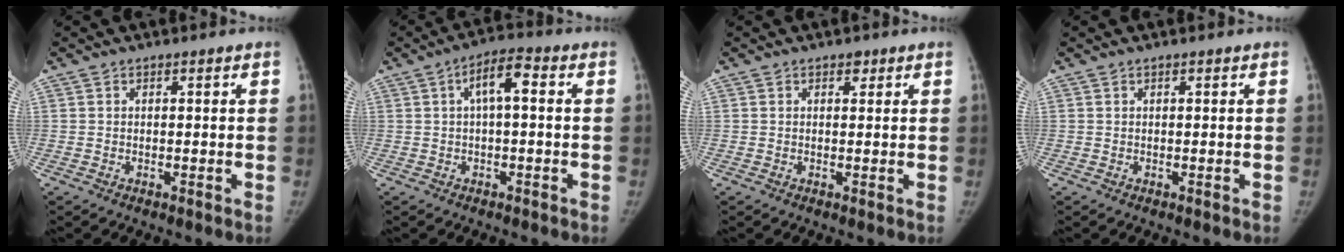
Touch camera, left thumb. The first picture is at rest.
{"total": 5.7, "force": [0.8, 2.1, 5.3], "torque": [-0.087, 0.021, 0.006]}
{"total": 1.1, "force": [0.7, 0.8, 0.5], "torque": [0.003, -0.004, 0.008]}
{"total": 0.0}